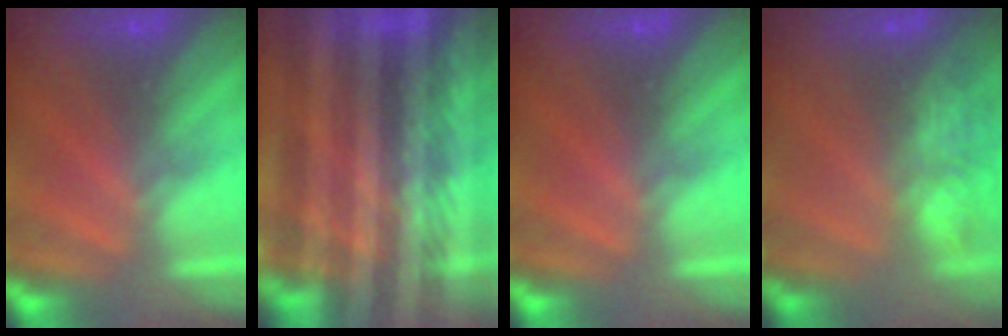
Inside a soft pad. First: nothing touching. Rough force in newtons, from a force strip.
{"total": 8.9}
{"total": 0.0}
{"total": 8.9}